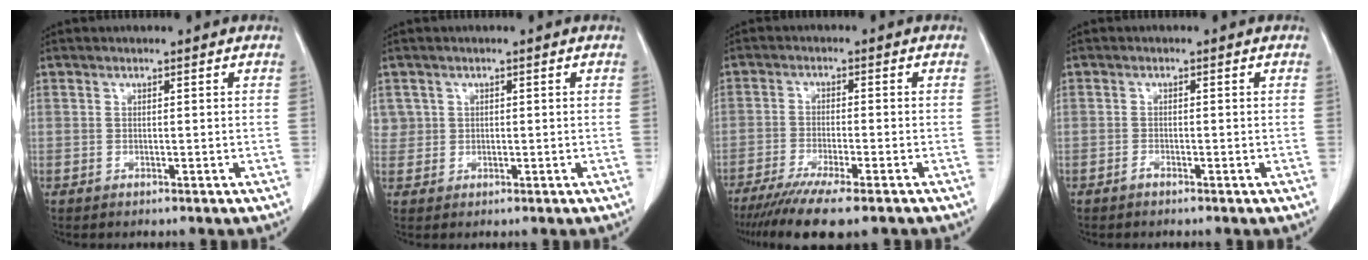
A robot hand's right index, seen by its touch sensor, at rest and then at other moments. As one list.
[{"total": 3.2, "force": [0.7, 3.1, 0.2], "torque": [0.008, 0.014, 0.018]}, {"total": 12.6, "force": [-9.5, 1.8, 8.1], "torque": [-0.133, -0.025, -0.149]}, {"total": 1.1, "force": [-0.8, 0.5, 0.7], "torque": [-0.012, 0.002, -0.014]}]